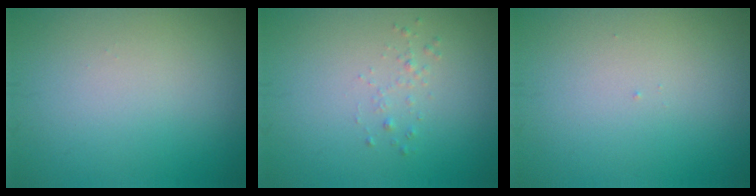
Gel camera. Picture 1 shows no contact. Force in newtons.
{"total": 0.8, "press": 0.8, "slide": 0.0}
{"total": 0.0}